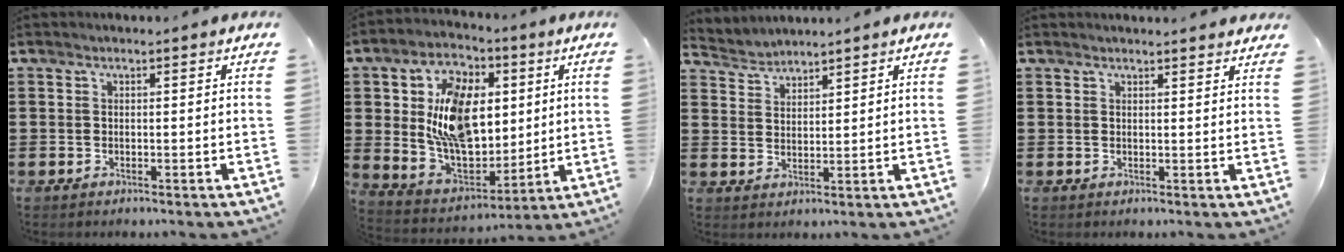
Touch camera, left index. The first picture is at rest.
{"total": 13.1, "force": [2.8, 8.7, 9.4], "torque": [-0.205, 0.004, 0.053]}
{"total": 2.6, "force": [2.5, 0.4, -0.6], "torque": [0.000, -0.006, 0.046]}
{"total": 1.6, "force": [1.6, 0.0, 0.4], "torque": [-0.011, 0.000, 0.031]}